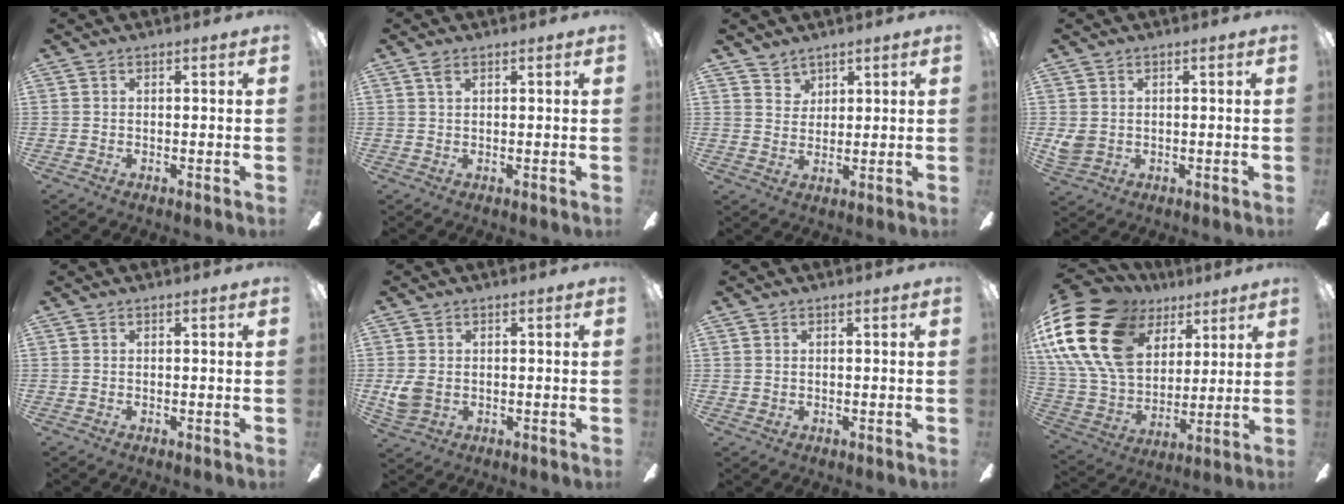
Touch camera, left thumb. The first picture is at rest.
{"total": 1.8, "force": [1.1, 0.8, 1.1], "torque": [-0.026, 0.003, 0.021]}
{"total": 4.0, "force": [3.2, 2.3, -0.3], "torque": [0.010, -0.018, 0.059]}
{"total": 3.1, "force": [1.0, 2.6, 1.4], "torque": [-0.028, 0.004, 0.021]}
{"total": 0.0}
{"total": 4.3, "force": [0.2, 3.4, 2.7], "torque": [-0.053, 0.000, 0.004]}
{"total": 0.8, "force": [0.5, 0.6, 0.1], "torque": [-0.003, 0.004, 0.009]}
{"total": 25.1, "force": [11.0, 17.3, 14.5], "torque": [-0.309, -0.047, 0.212]}